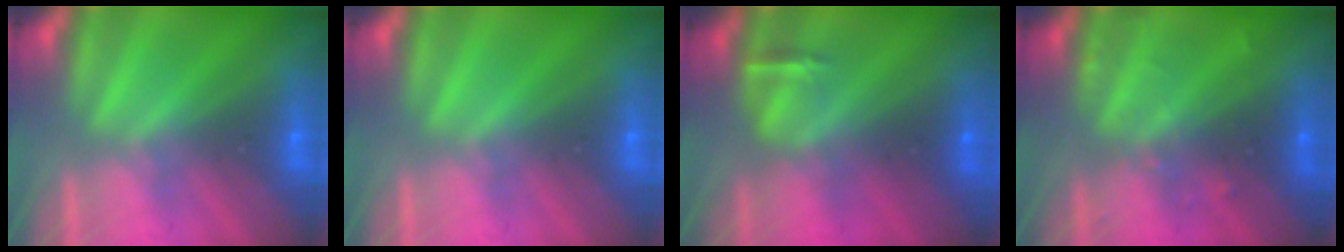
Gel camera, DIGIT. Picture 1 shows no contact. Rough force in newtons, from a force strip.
{"total": 0.0}
{"total": 2.9}
{"total": 2.4}